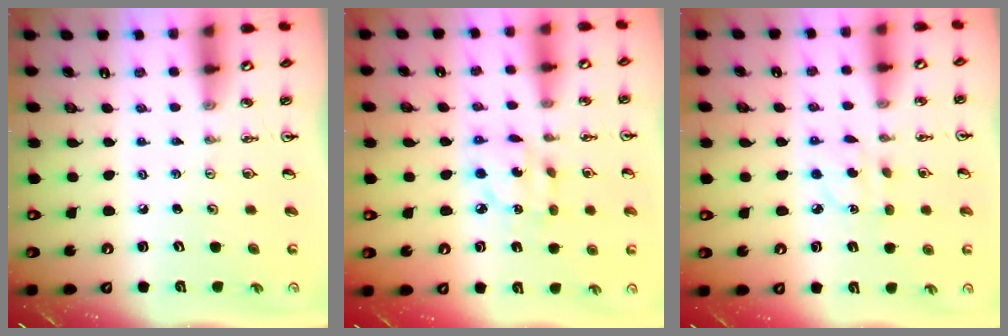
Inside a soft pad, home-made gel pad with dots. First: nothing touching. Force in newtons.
{"total": 7.6, "press": 7.6, "slide": 0.4}
{"total": 3.5, "press": 3.4, "slide": 1.0}